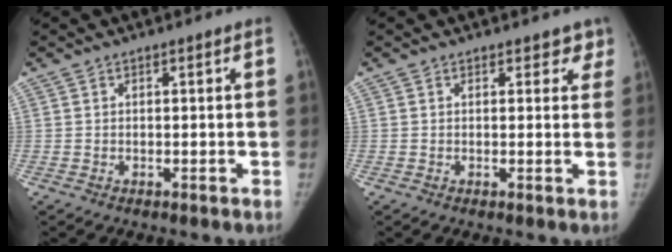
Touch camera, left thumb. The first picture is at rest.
{"total": 3.0, "force": [2.2, 1.8, 0.8], "torque": [0.029, -0.007, 0.015]}